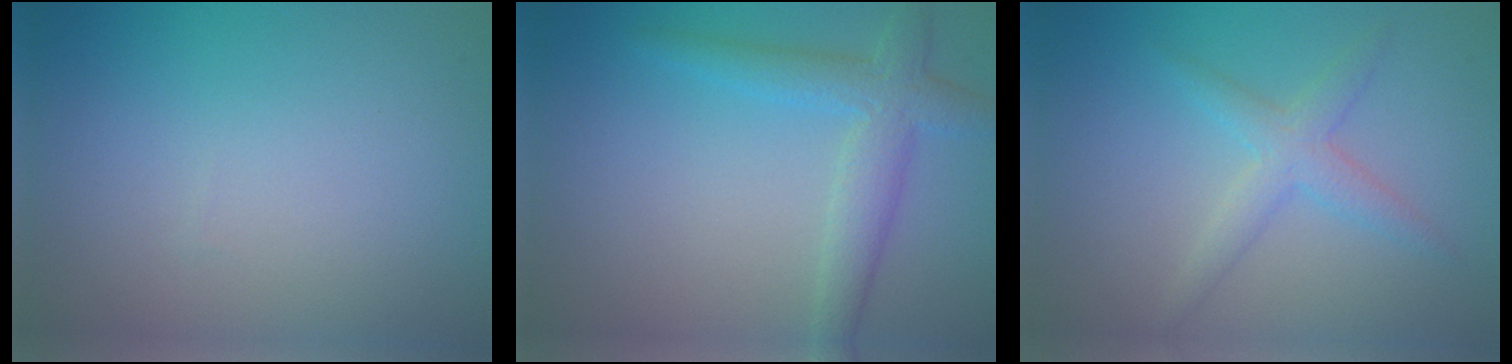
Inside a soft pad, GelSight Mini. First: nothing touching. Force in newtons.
{"total": 3.6, "press": 3.6, "slide": 0.1}
{"total": 2.5, "press": 2.5, "slide": 0.1}